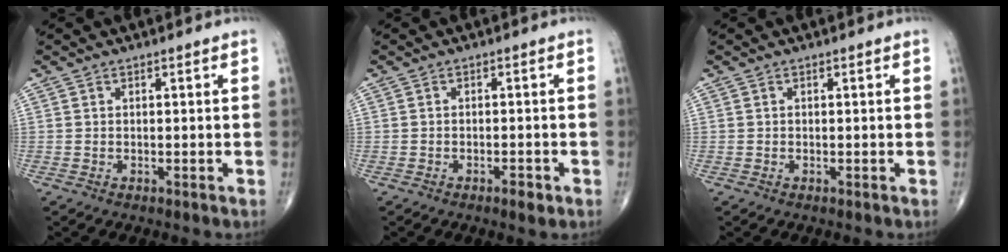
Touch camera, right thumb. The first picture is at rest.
{"total": 2.0, "force": [-1.3, 0.6, 1.4], "torque": [-0.020, 0.002, -0.022]}
{"total": 0.0}